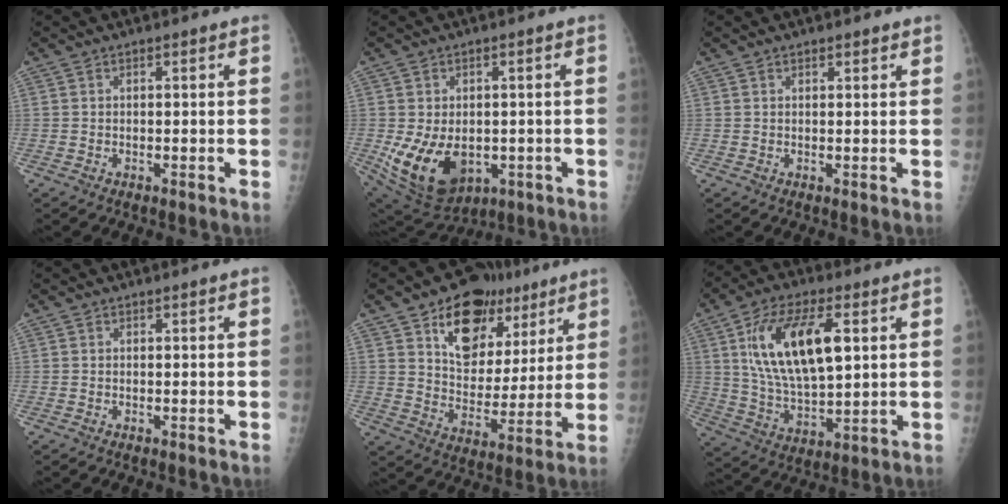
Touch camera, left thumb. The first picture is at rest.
{"total": 13.8, "force": [-2.8, 9.7, 9.4], "torque": [-0.154, -0.007, -0.018]}
{"total": 1.1, "force": [0.8, 0.4, 0.6], "torque": [-0.006, -0.003, 0.010]}
{"total": 0.0}
{"total": 17.2, "force": [9.4, 11.2, 9.0], "torque": [-0.083, -0.035, 0.152]}
{"total": 17.9, "force": [5.2, 8.0, 15.2], "torque": [-0.263, -0.014, 0.100]}